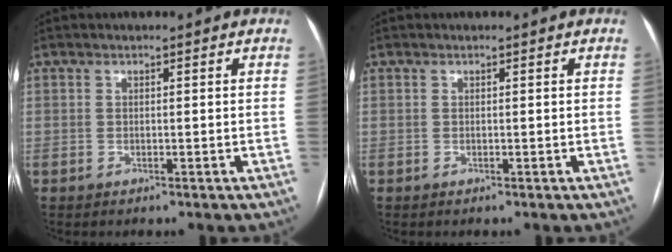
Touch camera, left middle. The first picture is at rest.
{"total": 0.0}